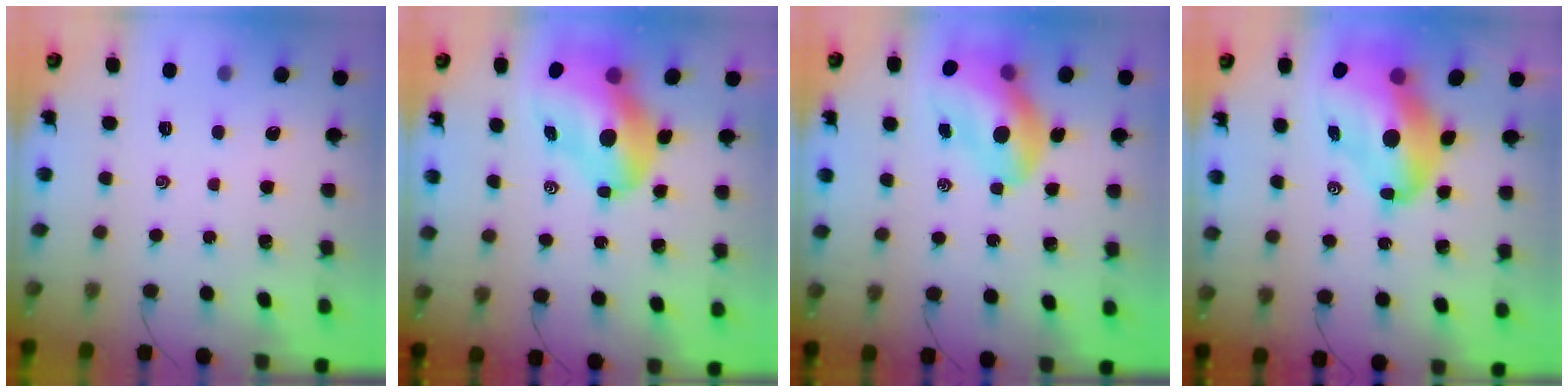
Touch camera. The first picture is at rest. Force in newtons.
{"total": 15.9, "press": 15.1, "slide": 4.7}
{"total": 15.4, "press": 14.7, "slide": 4.7}
{"total": 16.9, "press": 16.3, "slide": 4.6}